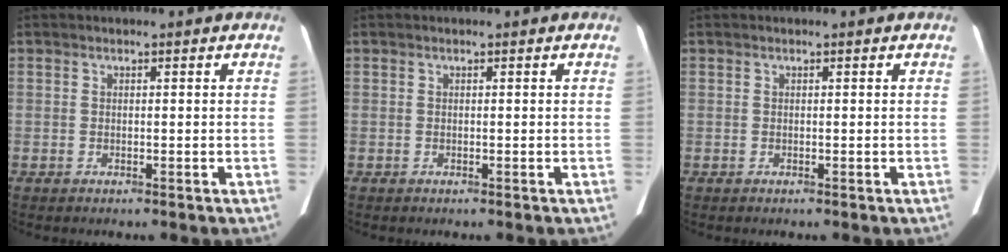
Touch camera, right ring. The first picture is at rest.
{"total": 0.0}
{"total": 0.0}